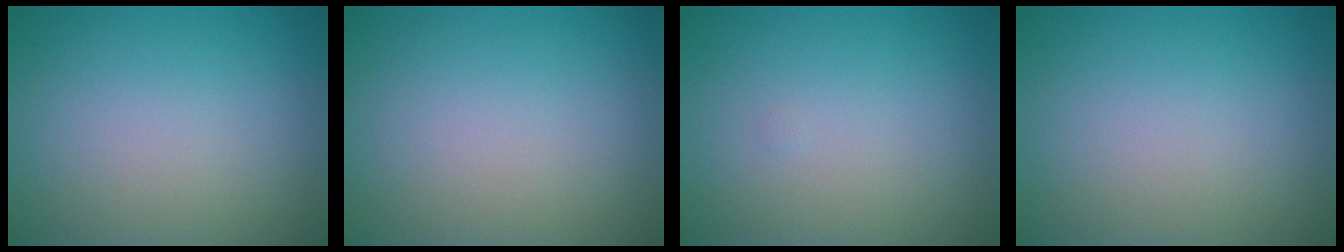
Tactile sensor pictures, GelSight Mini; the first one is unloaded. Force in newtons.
{"total": 0.0}
{"total": 0.0}
{"total": 0.0}